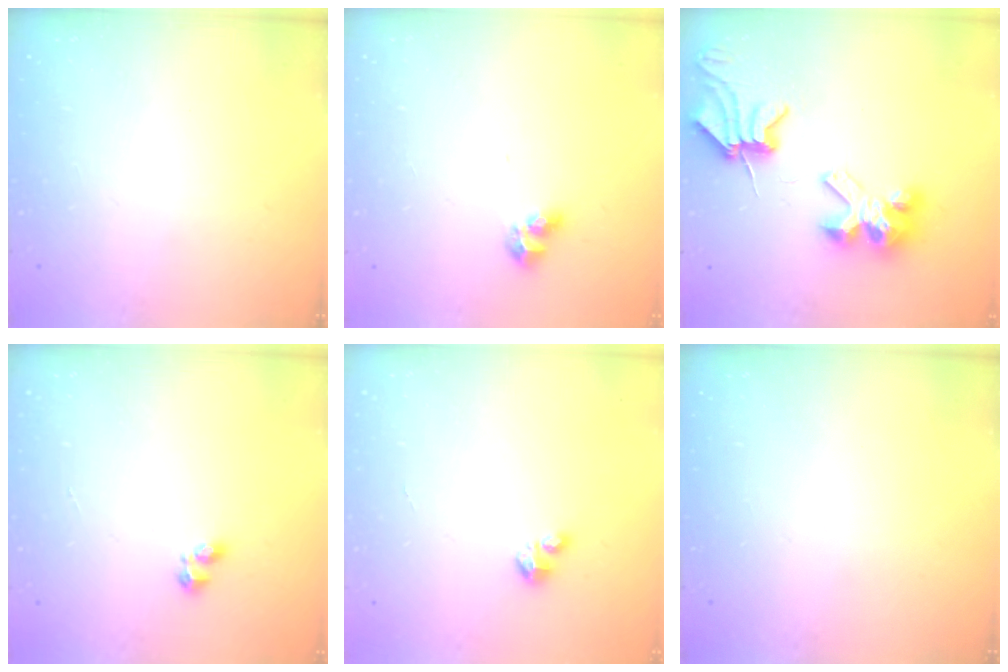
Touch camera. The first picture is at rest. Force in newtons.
{"total": 6.8, "press": 6.8, "slide": 0.6}
{"total": 8.8, "press": 8.8, "slide": 1.1}
{"total": 2.2, "press": 2.1, "slide": 0.7}
{"total": 1.9, "press": 1.9, "slide": 0.1}
{"total": 0.0}